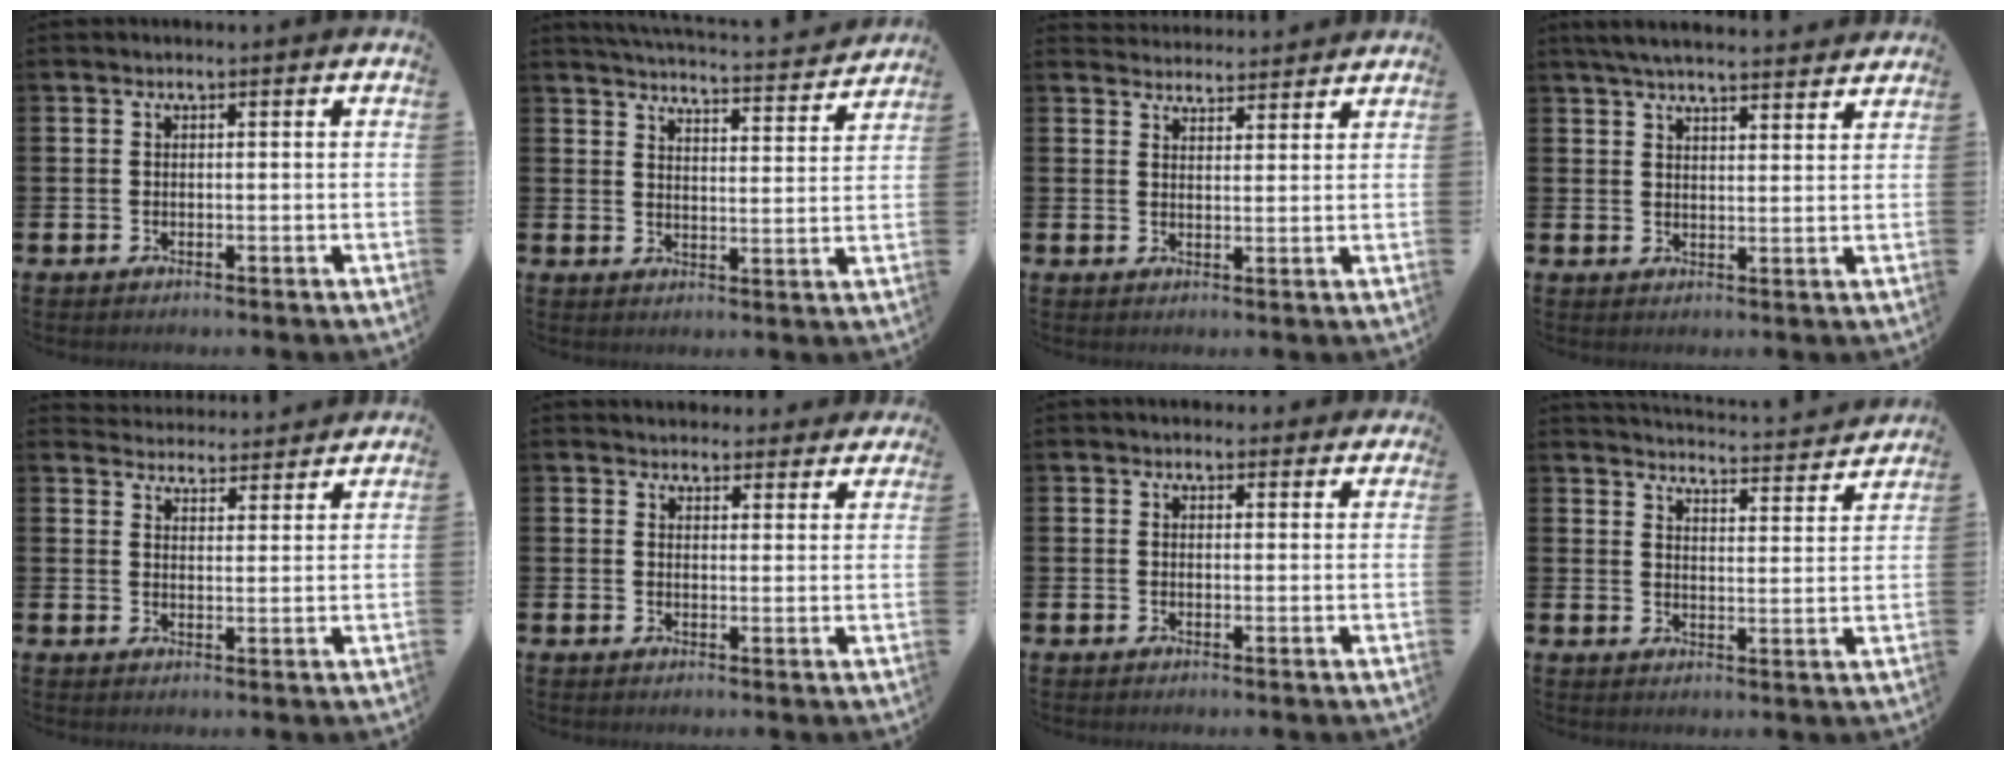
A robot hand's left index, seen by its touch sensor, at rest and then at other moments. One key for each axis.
{"total": 4.7, "fx": 4.6, "fy": 0.0, "fz": 0.6, "tx": -0.022, "ty": -0.040, "tz": 0.076}
{"total": 3.6, "fx": 3.6, "fy": 0.7, "fz": -0.3, "tx": 0.000, "ty": -0.020, "tz": 0.065}
{"total": 5.0, "fx": 4.9, "fy": 0.3, "fz": 1.2, "tx": -0.031, "ty": -0.022, "tz": 0.088}
{"total": 4.2, "fx": 4.2, "fy": 0.7, "fz": -0.4, "tx": -0.001, "ty": -0.031, "tz": 0.074}
{"total": 3.6, "fx": 3.5, "fy": 1.1, "fz": -0.2, "tx": 0.006, "ty": -0.019, "tz": 0.062}
{"total": 1.9, "fx": 1.7, "fy": 0.8, "fz": 0.0, "tx": 0.008, "ty": -0.002, "tz": 0.030}
{"total": 4.2, "fx": 4.1, "fy": 0.1, "fz": 0.3, "tx": -0.016, "ty": -0.039, "tz": 0.067}